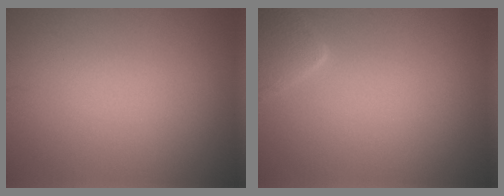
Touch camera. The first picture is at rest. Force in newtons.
{"total": 2.4, "press": 2.4, "slide": 0.3}